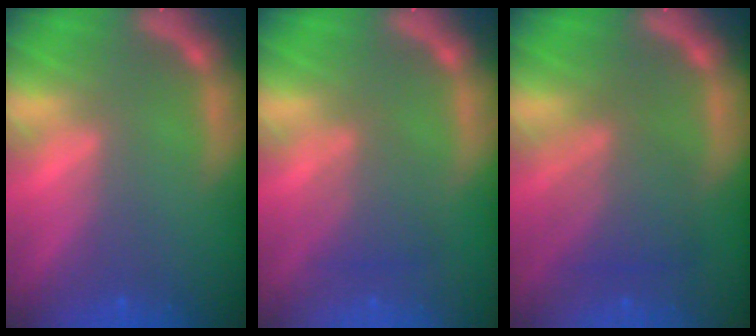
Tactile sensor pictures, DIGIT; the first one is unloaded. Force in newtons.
{"total": 3.0}
{"total": 5.0}